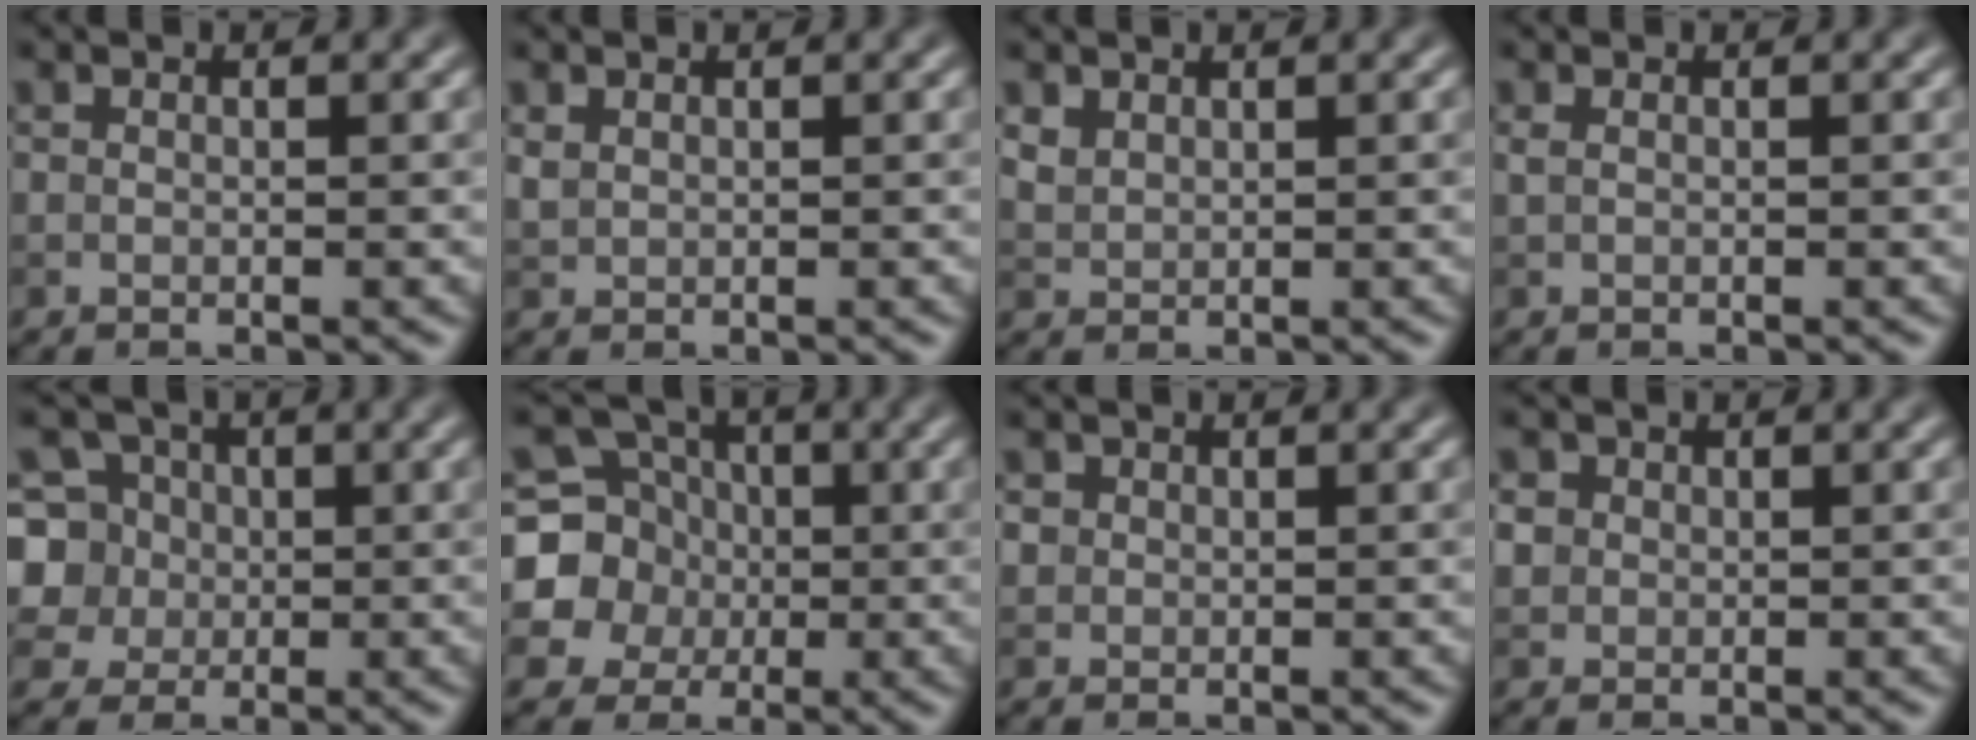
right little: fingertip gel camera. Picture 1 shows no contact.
{"total": 0.8, "force": [0.5, 0.5, 0.4], "torque": [-0.012, -0.001, 0.015]}
{"total": 1.4, "force": [1.1, 0.7, 0.5], "torque": [-0.015, 0.000, 0.026]}
{"total": 0.5, "force": [0.2, 0.2, 0.5], "torque": [-0.010, 0.002, 0.003]}
{"total": 8.4, "force": [1.6, 7.6, 3.1], "torque": [-0.070, 0.037, 0.015]}
{"total": 7.0, "force": [-0.1, 6.6, 2.2], "torque": [-0.047, 0.013, -0.029]}
{"total": 1.1, "force": [0.3, 1.0, 0.2], "torque": [0.002, -0.003, 0.005]}
{"total": 2.5, "force": [0.8, 2.2, 0.8], "torque": [-0.013, 0.011, 0.012]}